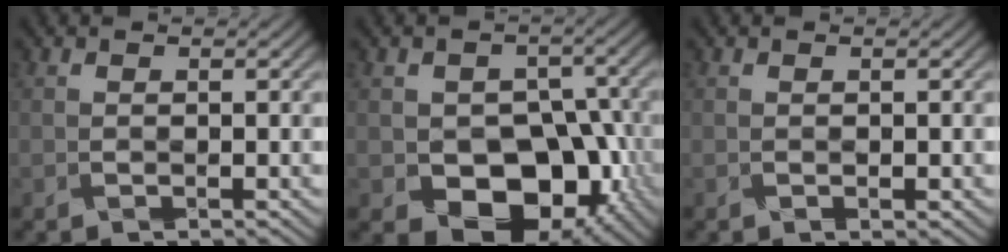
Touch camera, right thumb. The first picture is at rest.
{"total": 11.0, "force": [-4.5, 7.4, 6.9], "torque": [-0.094, -0.024, -0.066]}
{"total": 0.7, "force": [-0.1, 0.3, 0.6], "torque": [-0.010, 0.000, 0.004]}